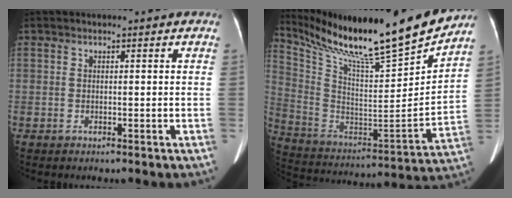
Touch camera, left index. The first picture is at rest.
{"total": 26.9, "force": [23.1, 1.6, 13.7], "torque": [-0.265, -0.054, 0.368]}